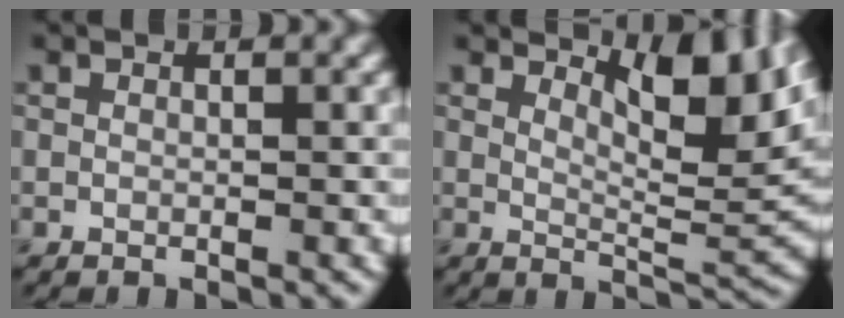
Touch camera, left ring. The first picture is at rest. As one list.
[{"total": 6.4, "force": [3.4, 2.1, 5.0], "torque": [-0.074, -0.004, 0.055]}]